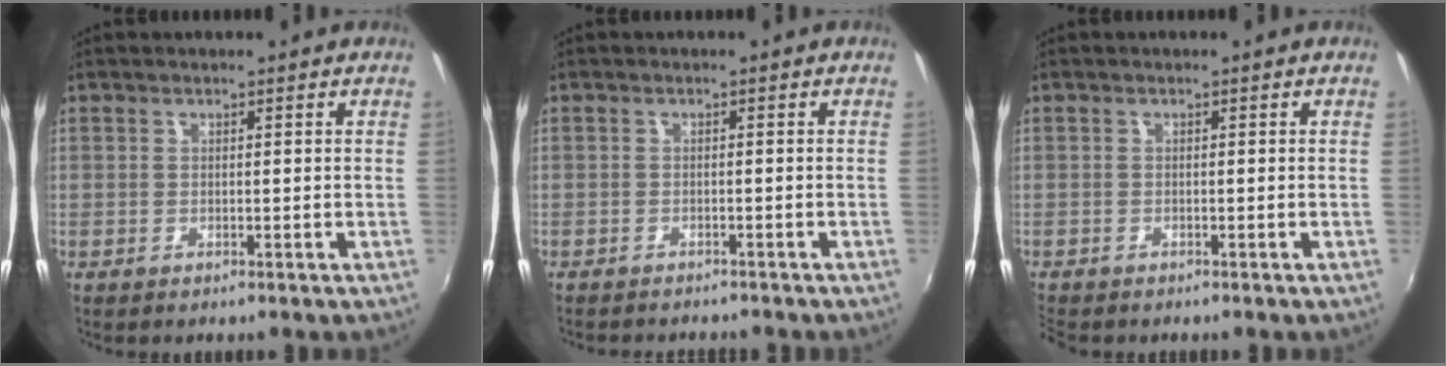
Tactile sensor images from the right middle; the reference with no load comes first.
{"total": 3.9, "force": [-3.6, 0.8, 1.2], "torque": [-0.033, -0.012, -0.054]}
{"total": 1.9, "force": [-1.8, 0.6, 0.5], "torque": [-0.014, -0.012, -0.031]}